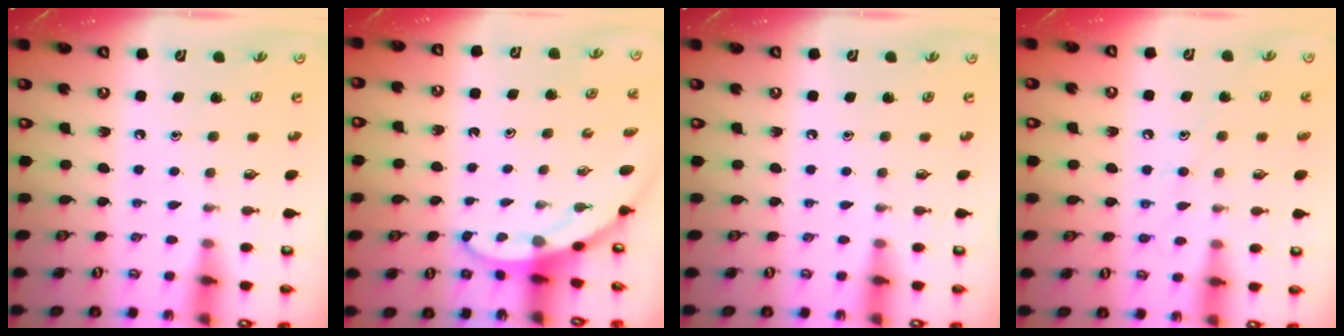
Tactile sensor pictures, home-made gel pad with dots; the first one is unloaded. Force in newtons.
{"total": 3.2, "press": 3.2, "slide": 0.1}
{"total": 0.0}
{"total": 7.9, "press": 7.9, "slide": 0.6}